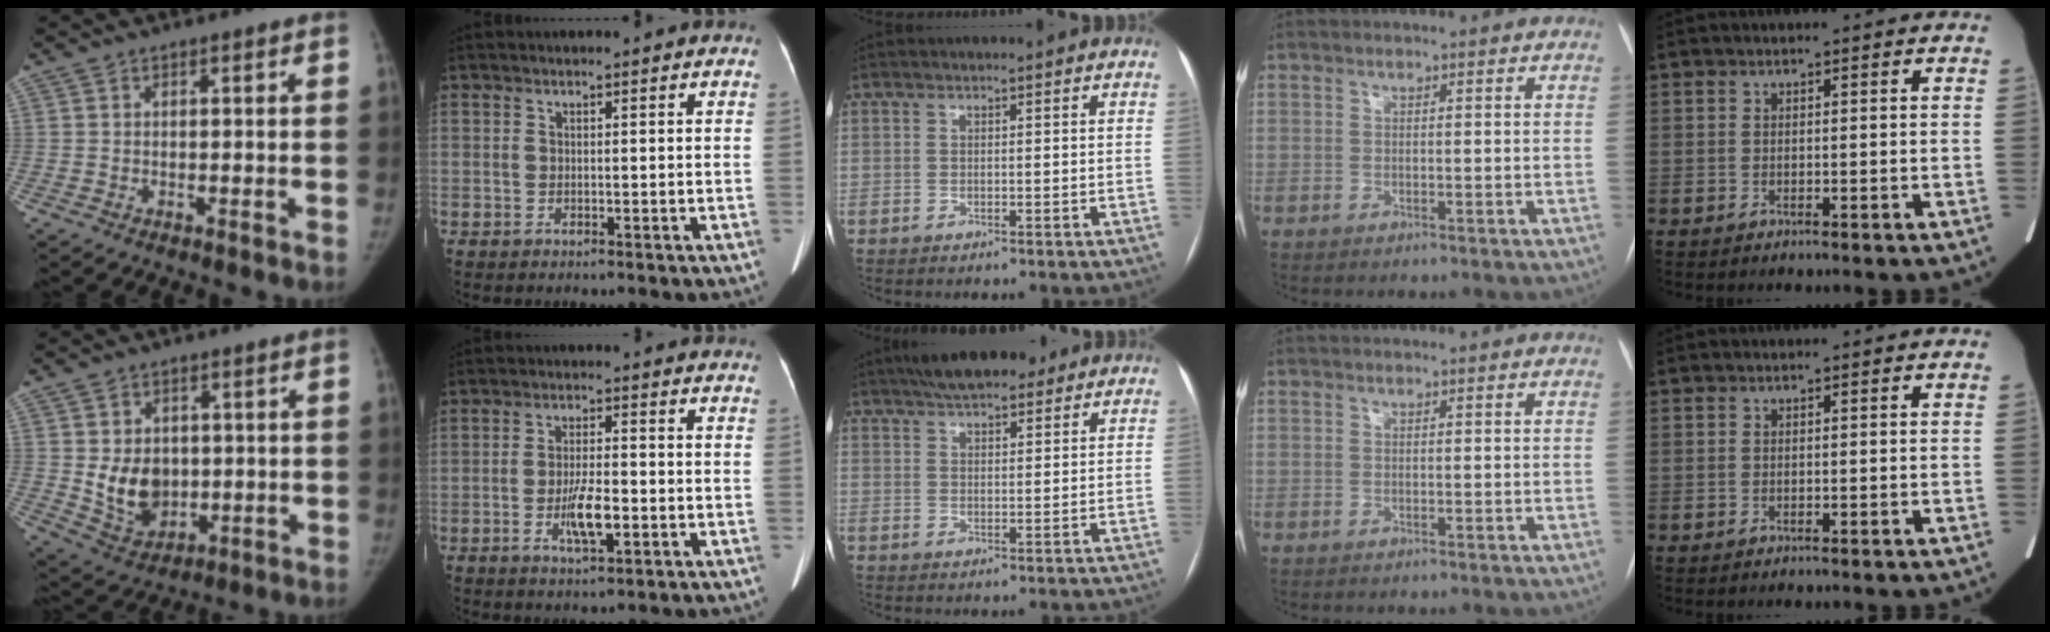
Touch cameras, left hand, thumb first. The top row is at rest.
{"thumb": {"total": 9.5, "force": [0.2, 7.4, 5.9], "torque": [-0.065, -0.012, 0.025]}, "index": {"total": 5.6, "force": [-1.8, 1.3, 5.1], "torque": [-0.099, -0.004, -0.029]}, "middle": {"total": 9.1, "force": [7.1, 2.8, 4.9], "torque": [-0.071, 0.027, 0.111]}}